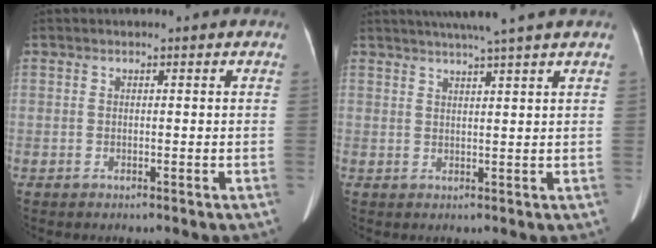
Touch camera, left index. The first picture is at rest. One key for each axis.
{"total": 7.4, "fx": 6.0, "fy": -1.3, "fz": 4.1, "tx": -0.062, "ty": 0.014, "tz": 0.079}